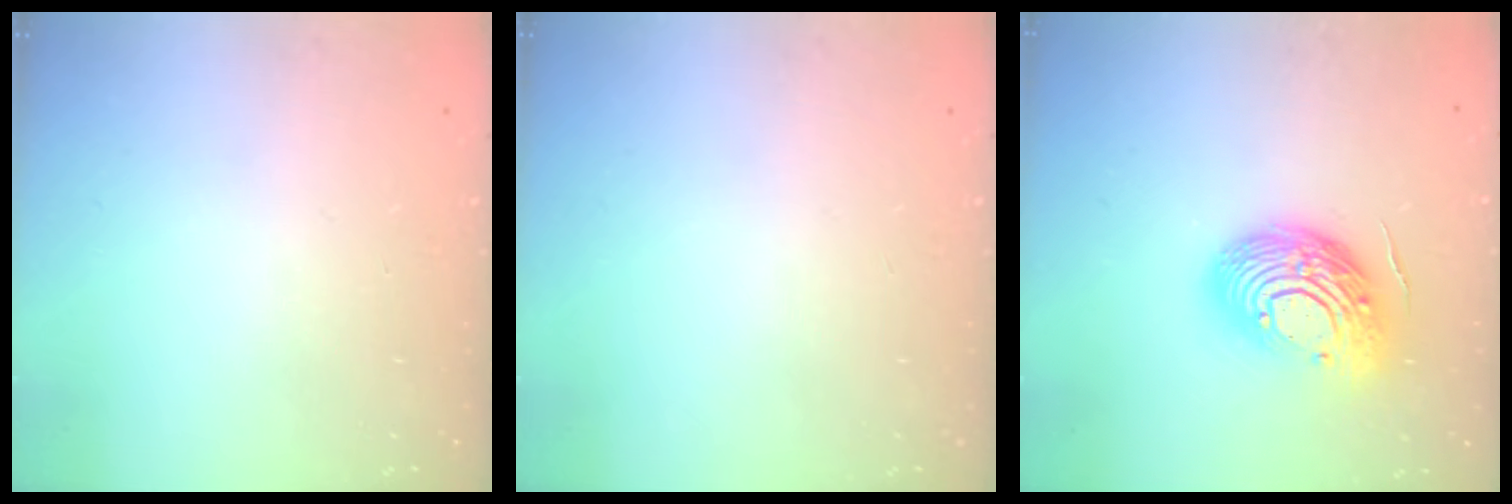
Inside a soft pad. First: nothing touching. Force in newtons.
{"total": 0.0}
{"total": 18.7, "press": 18.7, "slide": 1.6}